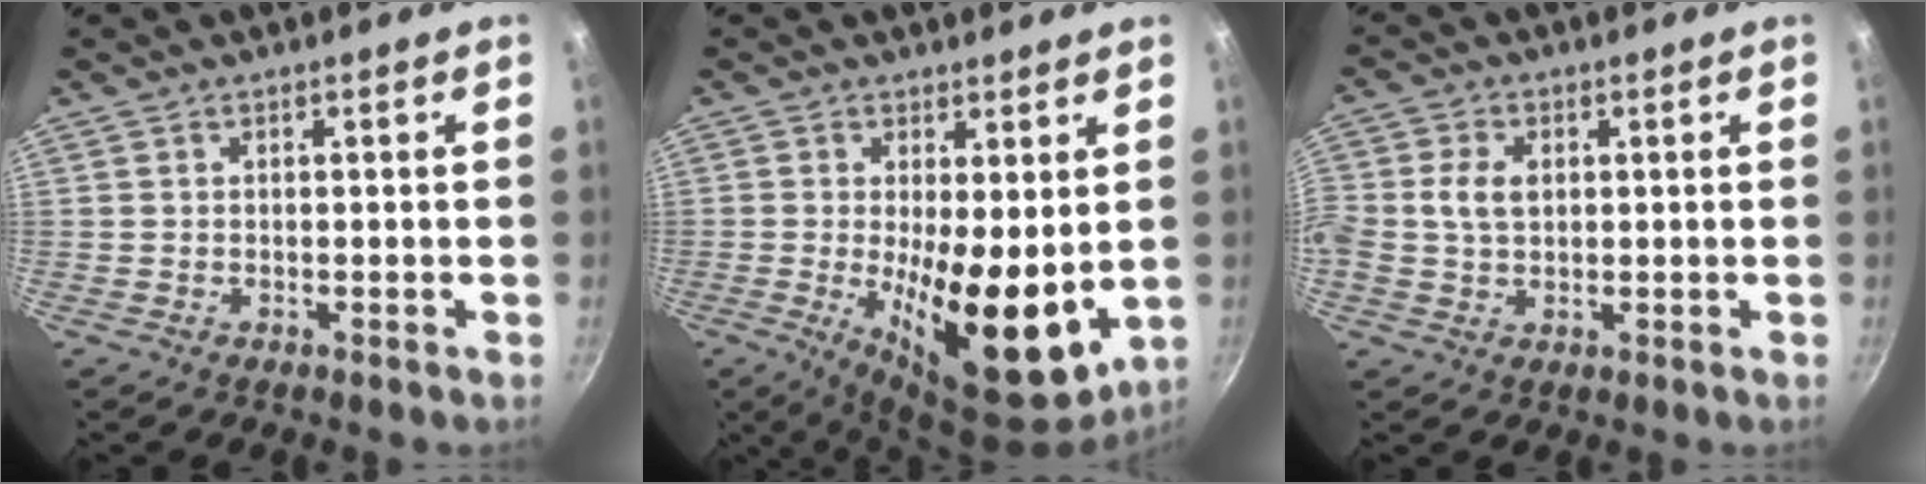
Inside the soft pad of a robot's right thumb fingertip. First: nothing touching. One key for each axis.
{"total": 15.2, "fx": -0.5, "fy": 5.8, "fz": 14.1, "tx": -0.191, "ty": -0.029, "tz": 0.004}
{"total": 5.8, "fx": 0.7, "fy": 4.2, "fz": 4.0, "tx": -0.067, "ty": 0.007, "tz": 0.009}